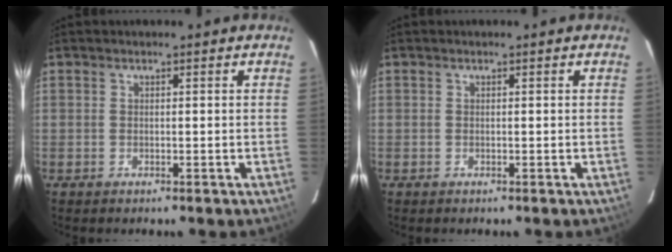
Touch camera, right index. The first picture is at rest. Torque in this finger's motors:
{"motor_torque": [0.00, 0.00, 0.00, 0.00]}